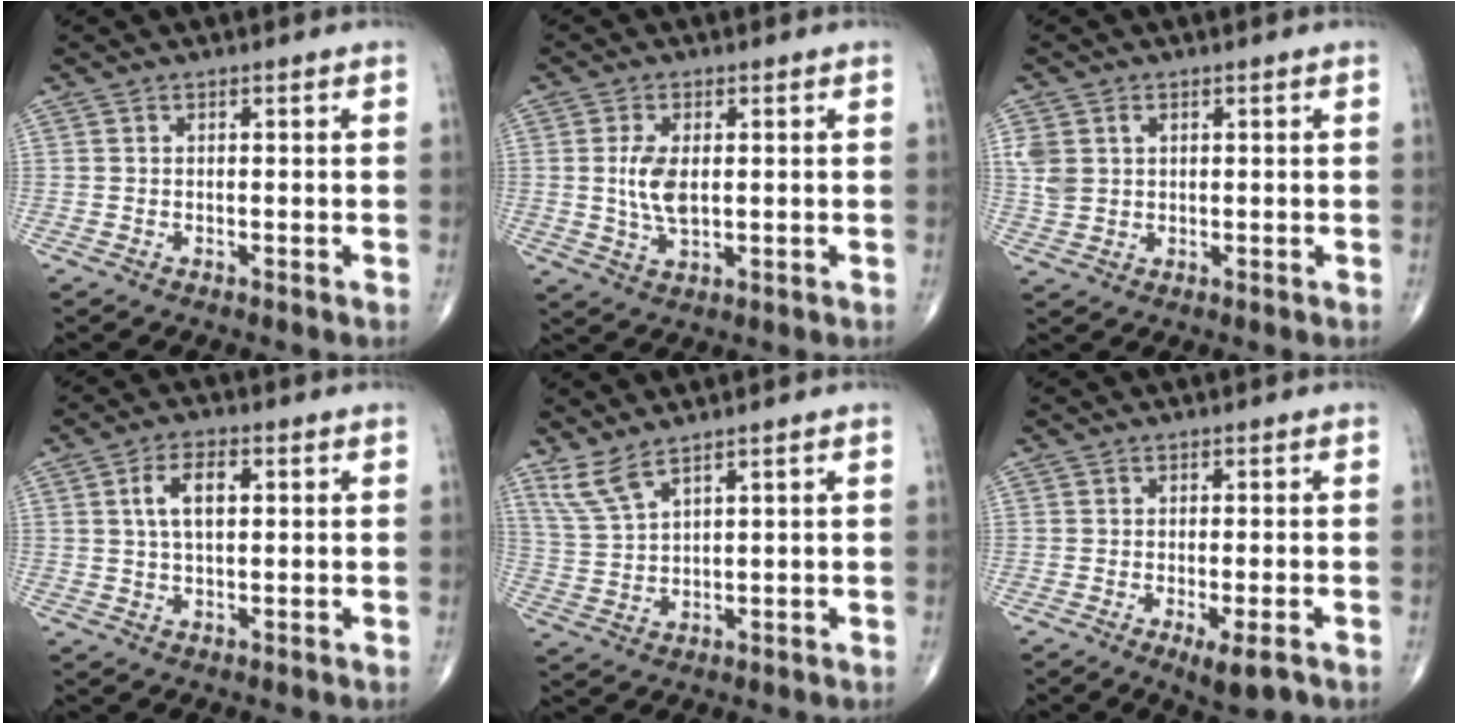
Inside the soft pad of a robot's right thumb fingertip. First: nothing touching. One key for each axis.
{"total": 6.1, "fx": 0.6, "fy": 3.0, "fz": 5.2, "tx": -0.104, "ty": -0.006, "tz": 0.015}
{"total": 4.8, "fx": 1.4, "fy": 3.6, "fz": 2.9, "tx": -0.057, "ty": 0.006, "tz": 0.037}
{"total": 6.2, "fx": 1.5, "fy": 3.1, "fz": 5.1, "tx": -0.092, "ty": 0.008, "tz": 0.027}
{"total": 5.3, "fx": 4.1, "fy": 1.0, "fz": 3.2, "tx": -0.076, "ty": -0.021, "tz": 0.094}
{"total": 4.7, "fx": -2.2, "fy": 1.2, "fz": 3.9, "tx": -0.061, "ty": -0.006, "tz": -0.029}